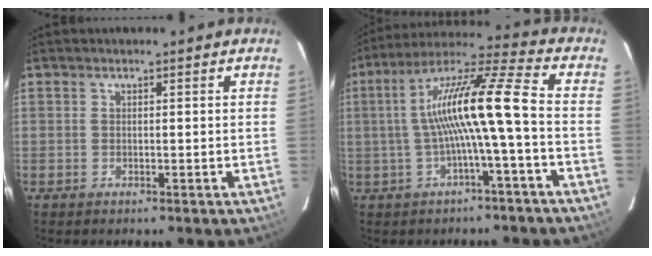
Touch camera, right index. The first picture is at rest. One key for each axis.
{"total": 13.6, "fx": -1.7, "fy": -0.3, "fz": 13.5, "tx": -0.250, "ty": 0.018, "tz": -0.029}